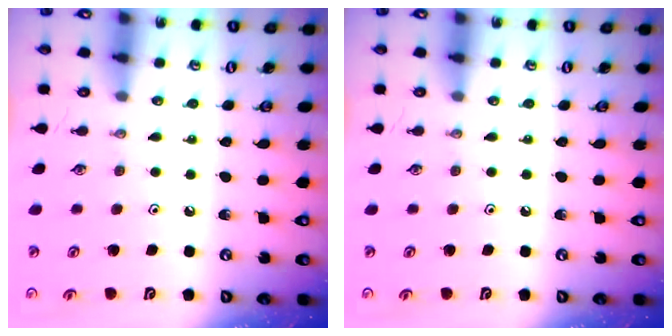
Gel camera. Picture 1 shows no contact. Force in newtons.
{"total": 0.0}